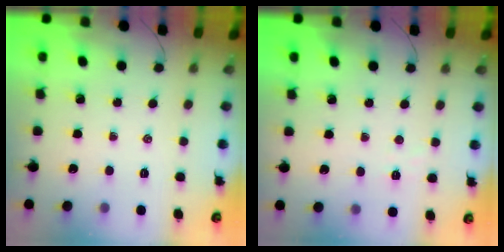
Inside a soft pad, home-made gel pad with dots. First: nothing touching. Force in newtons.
{"total": 2.5, "press": 2.4, "slide": 0.6}